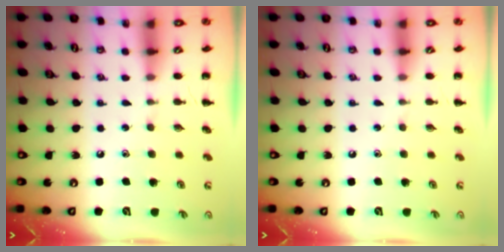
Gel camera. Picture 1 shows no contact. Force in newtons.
{"total": 0.0}